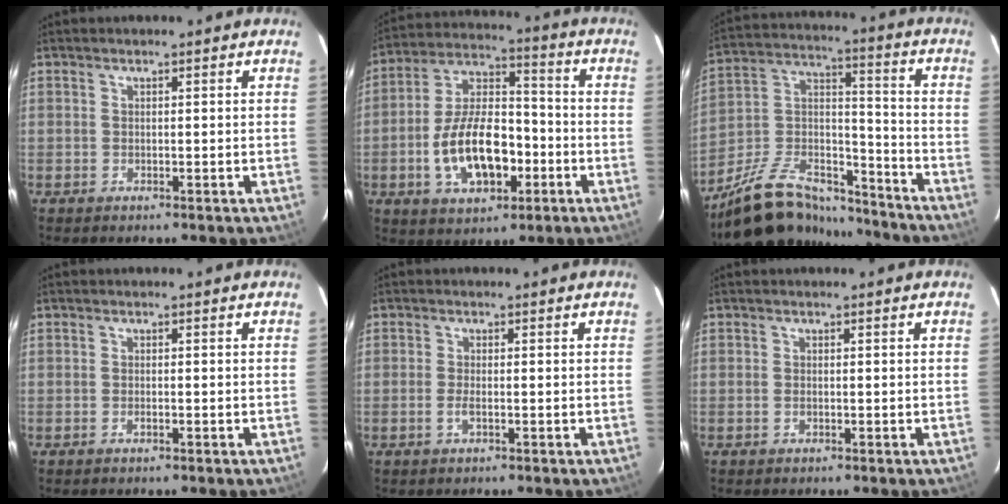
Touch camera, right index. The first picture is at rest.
{"total": 16.0, "force": [-4.9, 8.4, 12.8], "torque": [-0.252, 0.014, -0.073]}
{"total": 20.6, "force": [-16.2, 8.7, 9.3], "torque": [-0.190, 0.042, -0.253]}
{"total": 0.7, "force": [-0.4, 0.0, 0.6], "torque": [-0.012, 0.002, -0.009]}
{"total": 1.8, "force": [-0.7, 0.4, 1.6], "torque": [-0.035, -0.001, -0.014]}
{"total": 0.7, "force": [-0.3, 0.3, 0.5], "torque": [-0.012, 0.000, -0.006]}